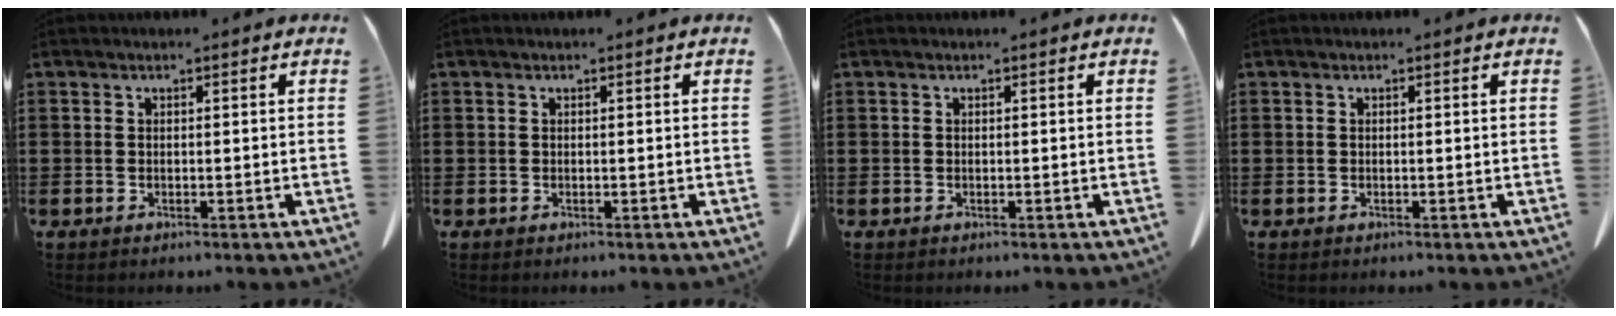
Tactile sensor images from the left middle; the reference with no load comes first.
{"total": 0.0}
{"total": 0.0}
{"total": 0.0}